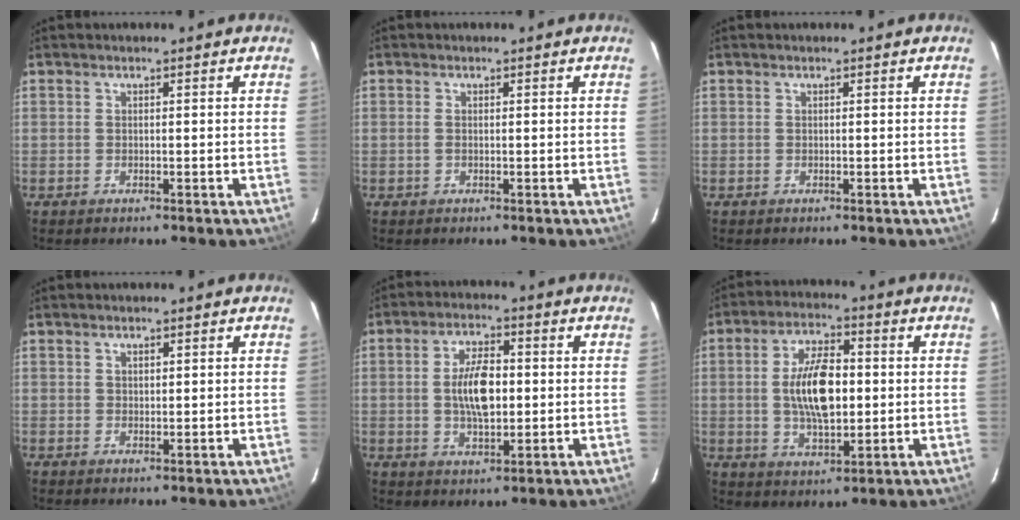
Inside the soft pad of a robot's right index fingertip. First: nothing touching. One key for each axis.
{"total": 0.7, "fx": 0.0, "fy": 0.3, "fz": 0.6, "tx": -0.016, "ty": 0.001, "tz": -0.003}
{"total": 0.0}
{"total": 1.1, "fx": 0.7, "fy": 0.8, "fz": 0.4, "tx": -0.003, "ty": 0.003, "tz": 0.012}
{"total": 9.0, "fx": 0.1, "fy": 4.4, "fz": 7.8, "tx": -0.145, "ty": 0.006, "tz": 0.005}
{"total": 12.1, "fx": 0.3, "fy": 5.8, "fz": 10.7, "tx": -0.196, "ty": 0.005, "tz": 0.007}